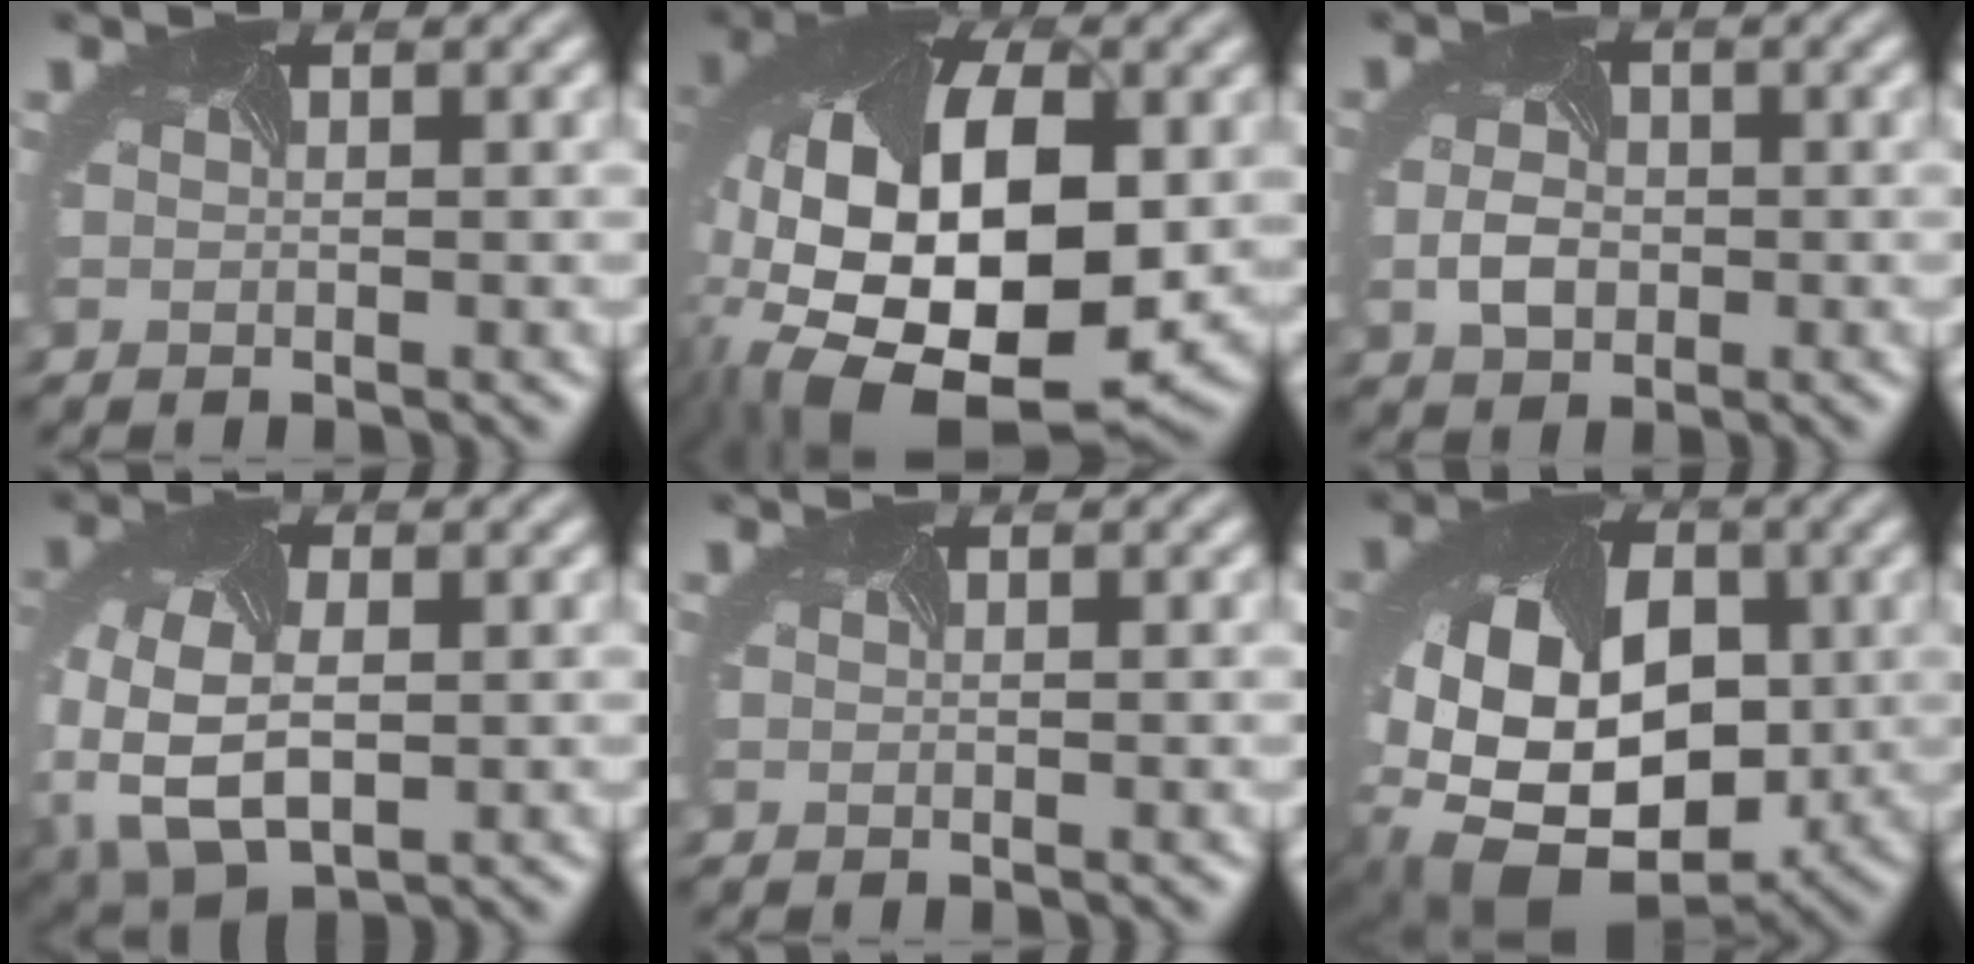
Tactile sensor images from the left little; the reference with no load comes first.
{"total": 18.2, "force": [-2.0, 11.0, 14.4], "torque": [-0.286, -0.050, 0.002]}
{"total": 2.5, "force": [-0.5, 1.9, 1.5], "torque": [-0.042, -0.003, -0.009]}
{"total": 8.3, "force": [-2.3, 5.4, 5.9], "torque": [-0.171, -0.040, -0.027]}
{"total": 0.0}
{"total": 15.3, "force": [-1.1, 11.4, 10.1], "torque": [-0.196, -0.030, 0.000]}